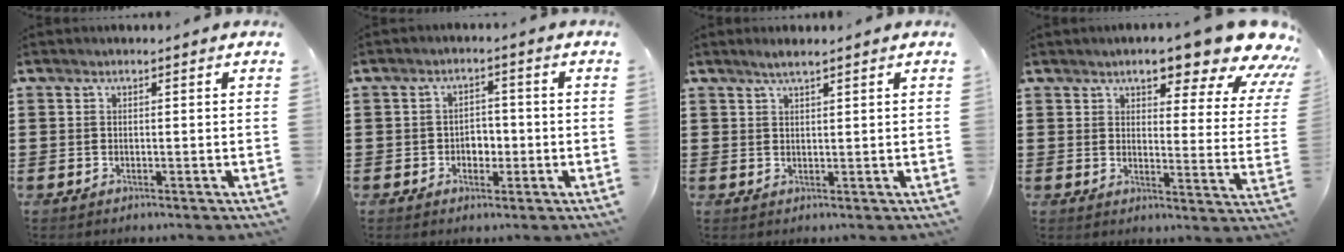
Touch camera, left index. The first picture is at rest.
{"total": 2.8, "force": [-0.8, 2.1, 1.6], "torque": [-0.027, 0.003, -0.023]}
{"total": 1.6, "force": [1.3, 0.4, 0.9], "torque": [-0.019, 0.002, 0.023]}
{"total": 9.7, "force": [7.7, 1.9, 5.7], "torque": [-0.088, -0.049, 0.124]}